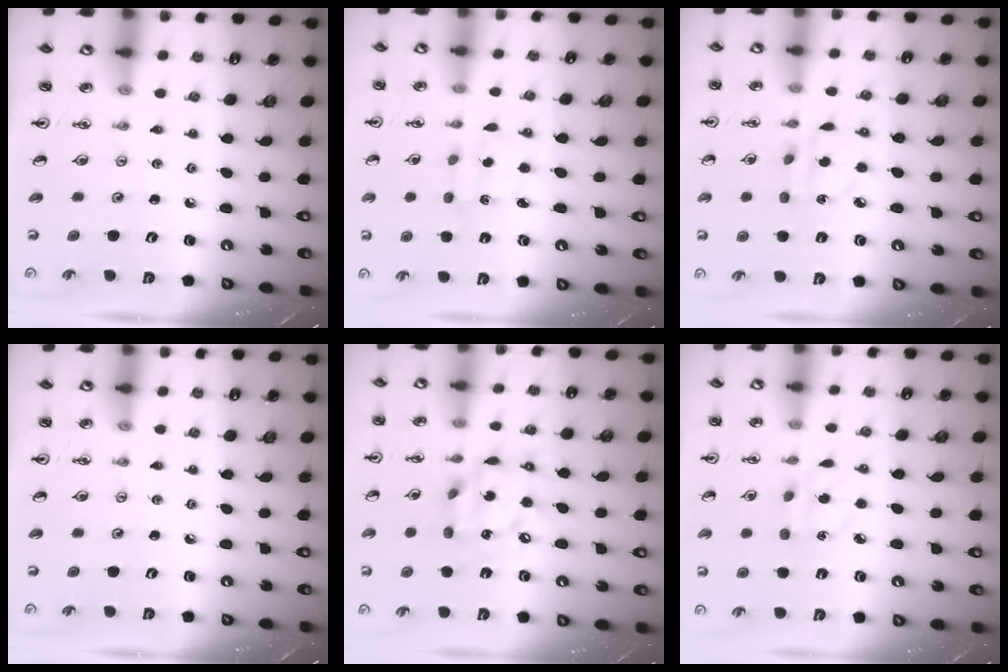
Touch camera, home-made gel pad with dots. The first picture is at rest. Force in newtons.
{"total": 1.9, "press": 1.8, "slide": 0.6}
{"total": 5.0, "press": 4.9, "slide": 0.4}
{"total": 0.0}
{"total": 13.8, "press": 13.8, "slide": 1.3}
{"total": 4.5, "press": 4.5, "slide": 0.6}